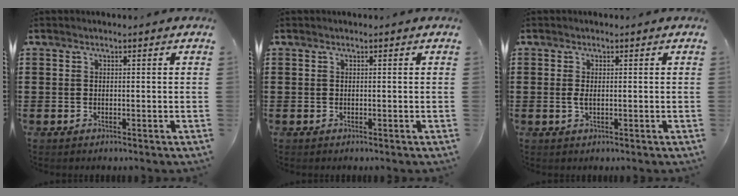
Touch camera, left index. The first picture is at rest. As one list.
[{"total": 0.0}, {"total": 1.2, "force": [-0.1, 0.3, 1.1], "torque": [-0.030, -0.002, -0.004]}]